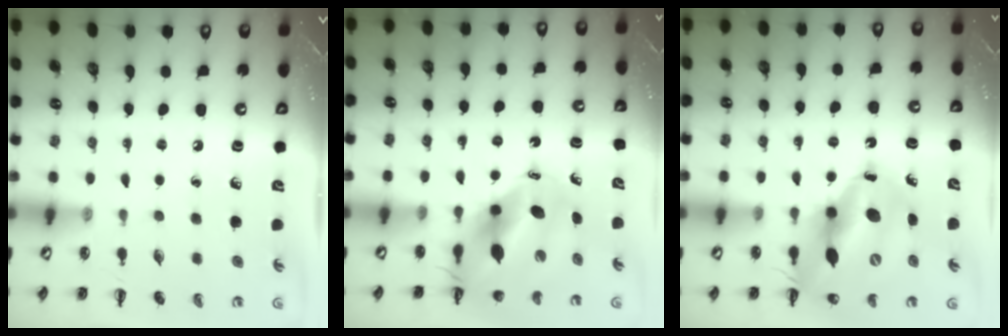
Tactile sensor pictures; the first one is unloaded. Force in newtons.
{"total": 11.5, "press": 10.9, "slide": 3.6}
{"total": 17.0, "press": 16.2, "slide": 5.1}